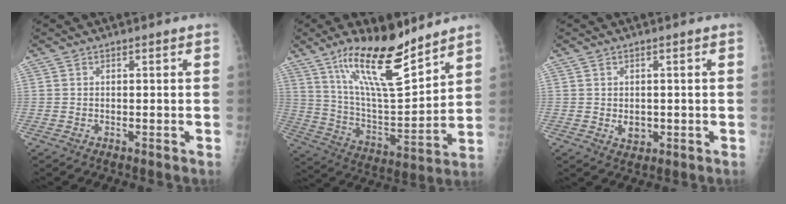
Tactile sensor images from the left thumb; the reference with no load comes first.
{"total": 18.7, "force": [13.2, 4.9, 12.4], "torque": [-0.184, -0.081, 0.239]}
{"total": 2.7, "force": [-0.2, 2.1, 1.7], "torque": [-0.017, -0.002, 0.005]}